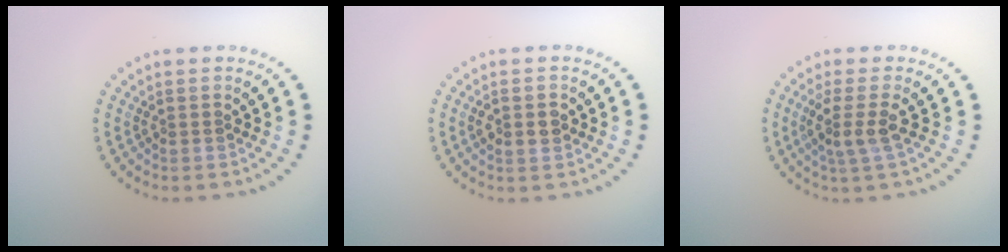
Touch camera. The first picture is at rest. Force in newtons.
{"total": 1.8, "press": 1.8, "slide": 0.1}
{"total": 2.7, "press": 2.0, "slide": 1.8}